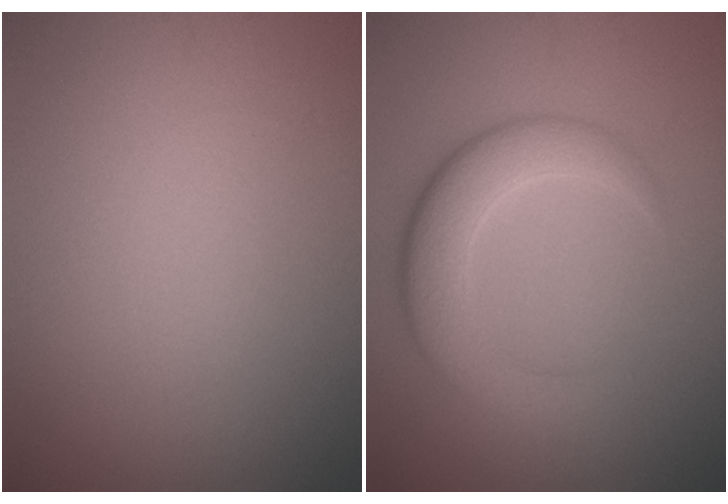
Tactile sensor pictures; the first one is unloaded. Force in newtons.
{"total": 5.1, "press": 5.1, "slide": 0.2}